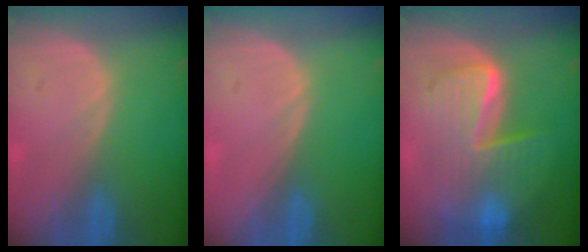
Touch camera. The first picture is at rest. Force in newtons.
{"total": 0.0}
{"total": 9.4, "press": 9.4, "slide": 0.8}